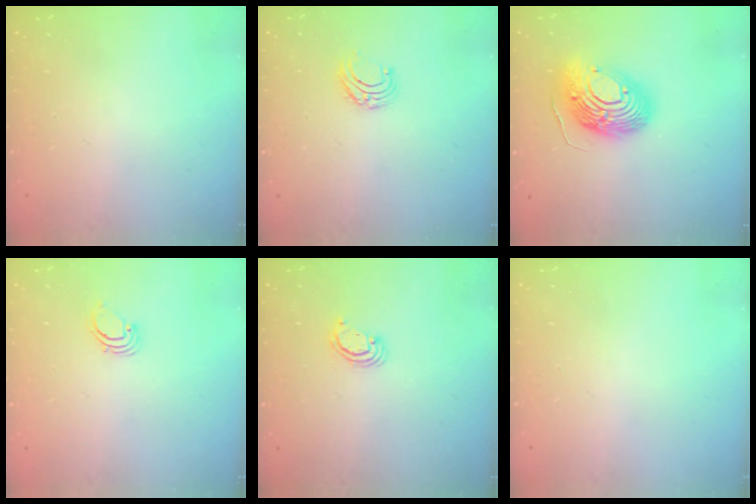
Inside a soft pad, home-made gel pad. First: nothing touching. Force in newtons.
{"total": 5.2, "press": 5.2, "slide": 0.5}
{"total": 16.9, "press": 16.8, "slide": 1.6}
{"total": 1.9, "press": 1.9, "slide": 0.1}
{"total": 2.3, "press": 2.3, "slide": 0.2}
{"total": 0.0}